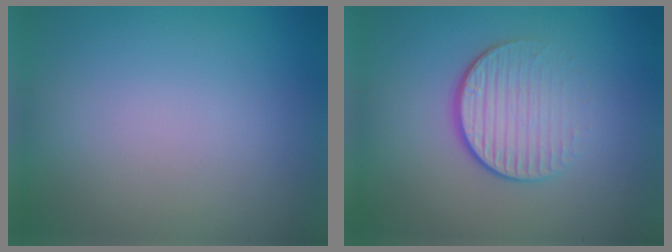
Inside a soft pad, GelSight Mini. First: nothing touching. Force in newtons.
{"total": 4.2, "press": 2.6, "slide": 3.3}